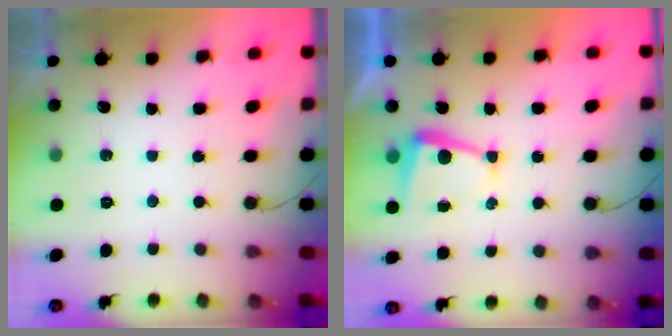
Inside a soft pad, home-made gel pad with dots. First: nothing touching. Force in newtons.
{"total": 4.5, "press": 4.4, "slide": 0.5}